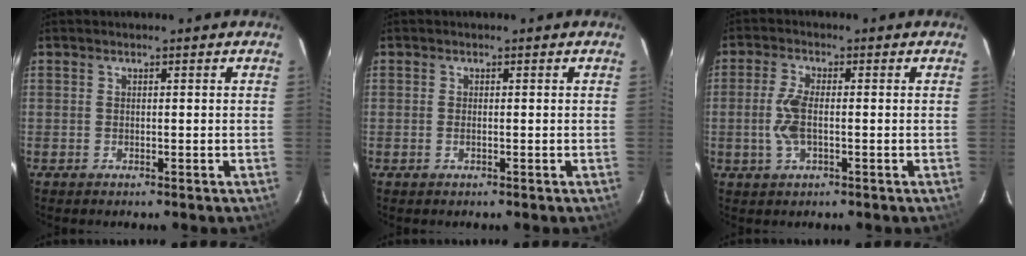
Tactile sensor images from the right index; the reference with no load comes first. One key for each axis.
{"total": 0.7, "fx": -0.2, "fy": 0.2, "fz": 0.7, "tx": -0.014, "ty": 0.002, "tz": -0.003}
{"total": 5.4, "fx": -0.8, "fy": 2.0, "fz": 4.9, "tx": -0.106, "ty": 0.002, "tz": -0.017}